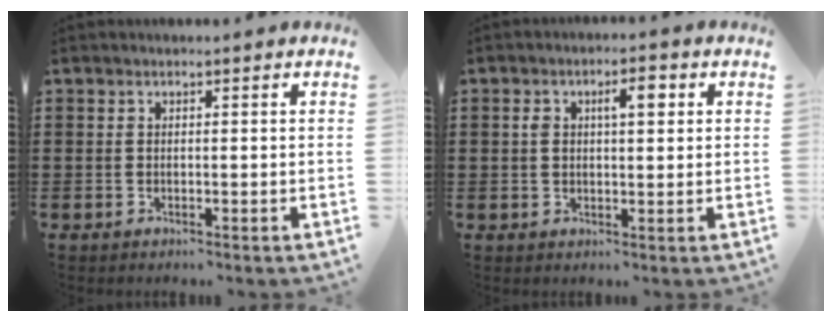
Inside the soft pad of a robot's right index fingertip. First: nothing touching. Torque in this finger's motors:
{"motor_torque": [0.45, -0.18, 0.26, 0.09]}